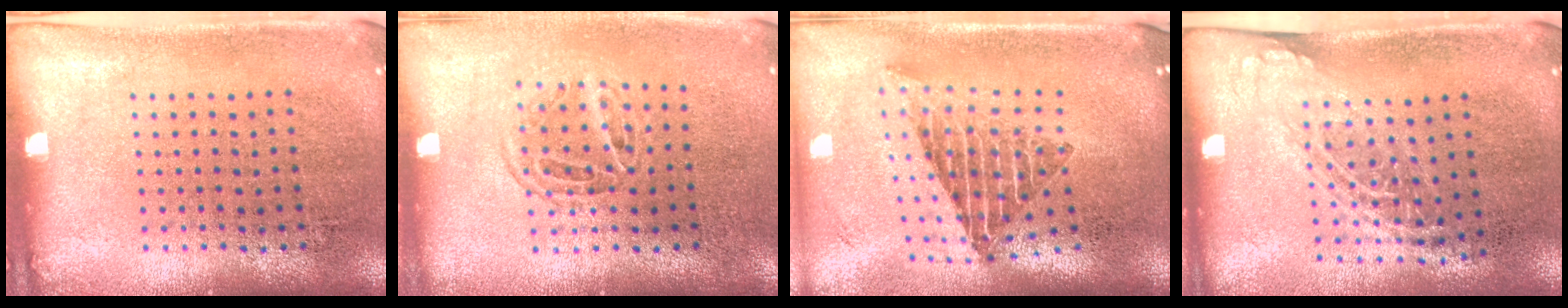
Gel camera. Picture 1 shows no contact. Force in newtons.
{"total": 1.2, "press": 1.0, "slide": 0.6}
{"total": 2.2, "press": 1.6, "slide": 1.6}
{"total": 1.3, "press": 1.0, "slide": 0.8}